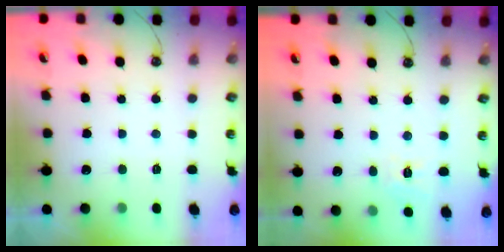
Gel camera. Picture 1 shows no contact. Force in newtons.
{"total": 7.0, "press": 6.9, "slide": 0.8}